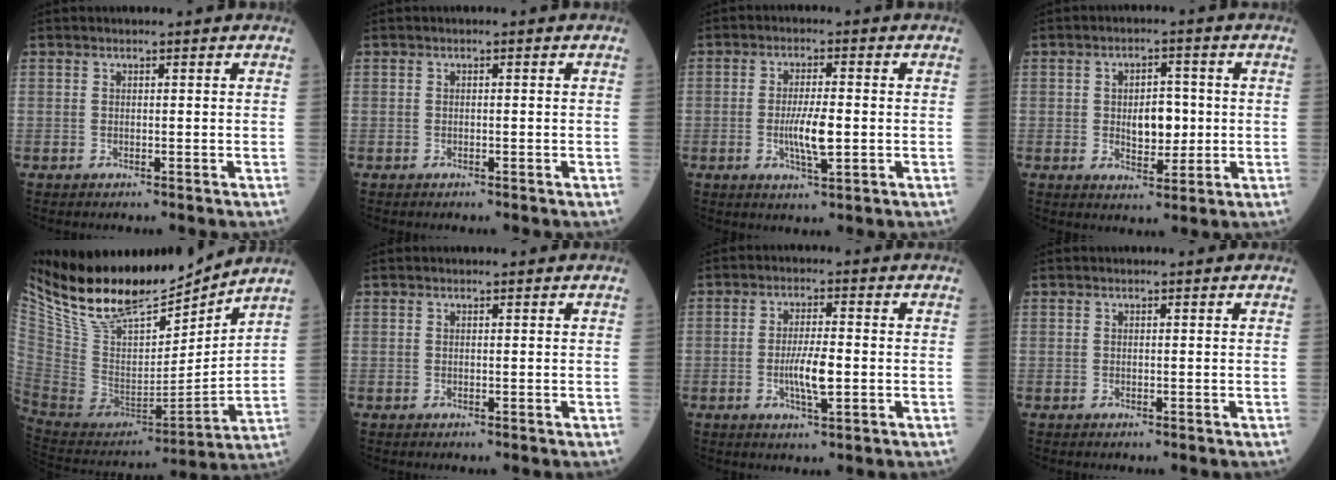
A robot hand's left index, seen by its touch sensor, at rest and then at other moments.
{"total": 0.0}
{"total": 5.2, "force": [-1.0, 0.8, 5.0], "torque": [-0.098, -0.010, -0.018]}
{"total": 5.3, "force": [-0.2, 2.9, 4.5], "torque": [-0.067, 0.001, 0.000]}
{"total": 21.4, "force": [18.5, 4.9, 9.7], "torque": [-0.184, -0.016, 0.333]}
{"total": 0.0}
{"total": 5.0, "force": [-1.2, 0.8, 4.8], "torque": [-0.093, -0.008, -0.022]}
{"total": 0.0}